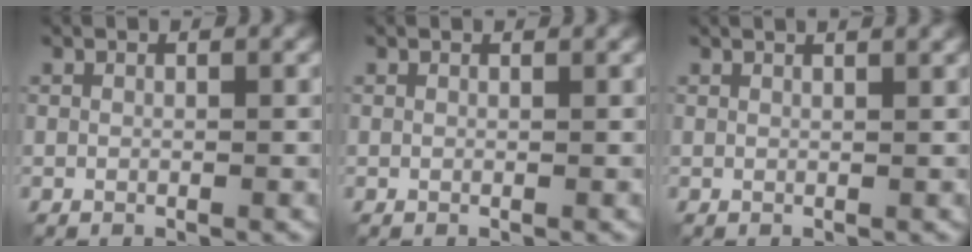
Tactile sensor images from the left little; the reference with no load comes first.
{"total": 0.5, "force": [0.5, 0.0, 0.1], "torque": [-0.003, 0.000, 0.007]}
{"total": 2.9, "force": [2.0, 1.2, 1.8], "torque": [-0.002, 0.010, -0.003]}